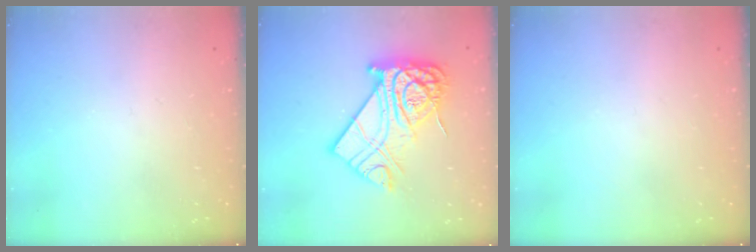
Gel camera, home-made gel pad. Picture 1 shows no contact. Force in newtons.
{"total": 20.2, "press": 20.1, "slide": 1.9}
{"total": 0.0}